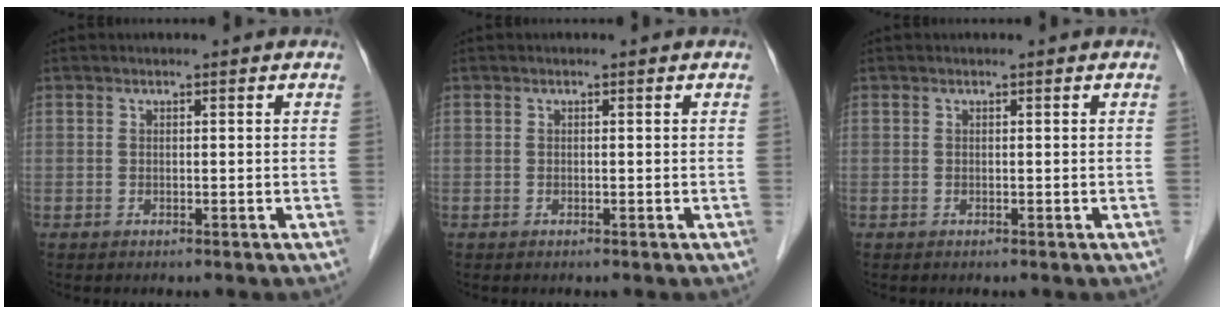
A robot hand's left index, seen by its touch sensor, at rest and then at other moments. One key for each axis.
{"total": 0.0}
{"total": 0.0}